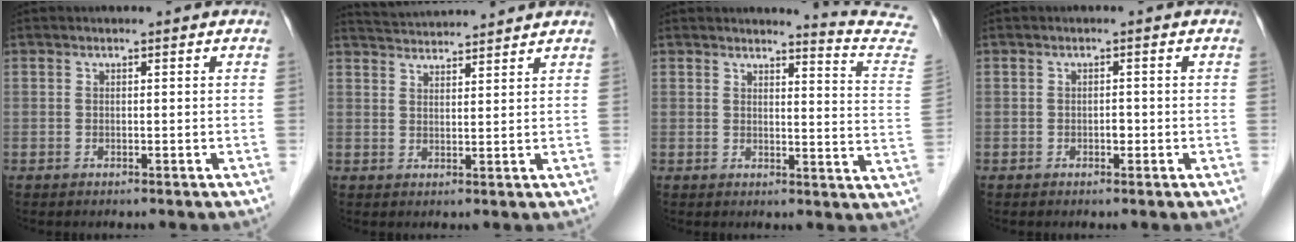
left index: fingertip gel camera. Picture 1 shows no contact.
{"total": 7.6, "force": [7.4, -0.4, 1.6], "torque": [-0.037, 0.029, 0.115]}
{"total": 9.4, "force": [9.1, -1.8, 1.0], "torque": [-0.027, -0.093, 0.086]}
{"total": 1.0, "force": [-0.3, 0.6, 0.7], "torque": [-0.012, 0.002, -0.006]}